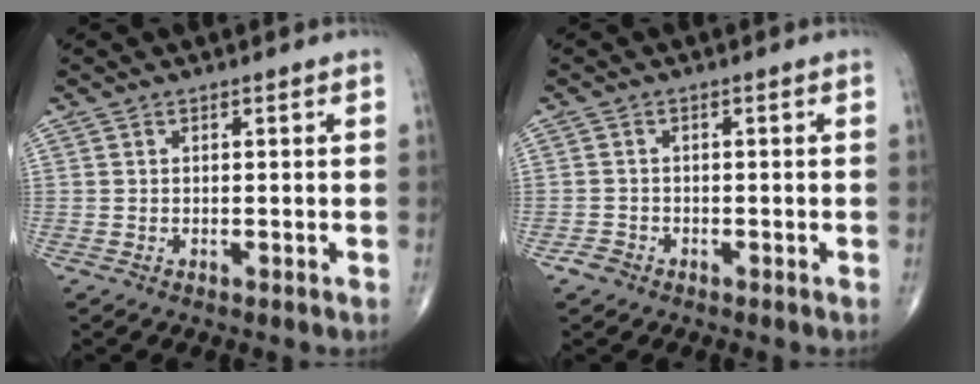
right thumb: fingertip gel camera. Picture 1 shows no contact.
{"total": 1.9, "force": [-1.2, 1.3, 0.4], "torque": [-0.007, 0.007, -0.025]}